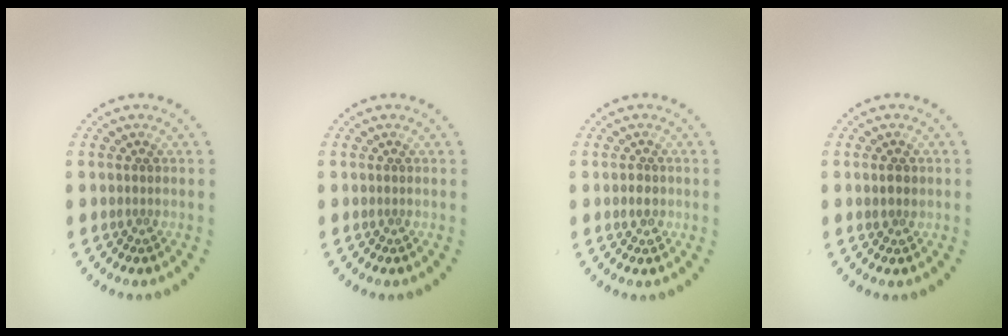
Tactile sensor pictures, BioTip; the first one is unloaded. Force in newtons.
{"total": 0.0}
{"total": 1.0, "press": 1.0, "slide": 0.1}
{"total": 1.2, "press": 1.2, "slide": 0.3}